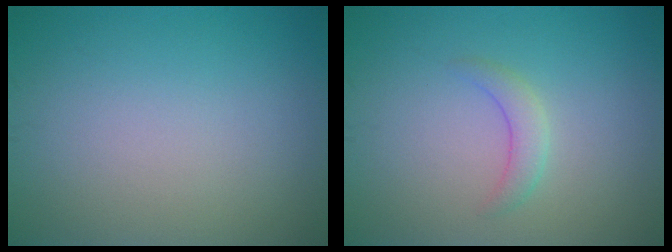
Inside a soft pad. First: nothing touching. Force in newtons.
{"total": 1.7, "press": 1.7, "slide": 0.0}